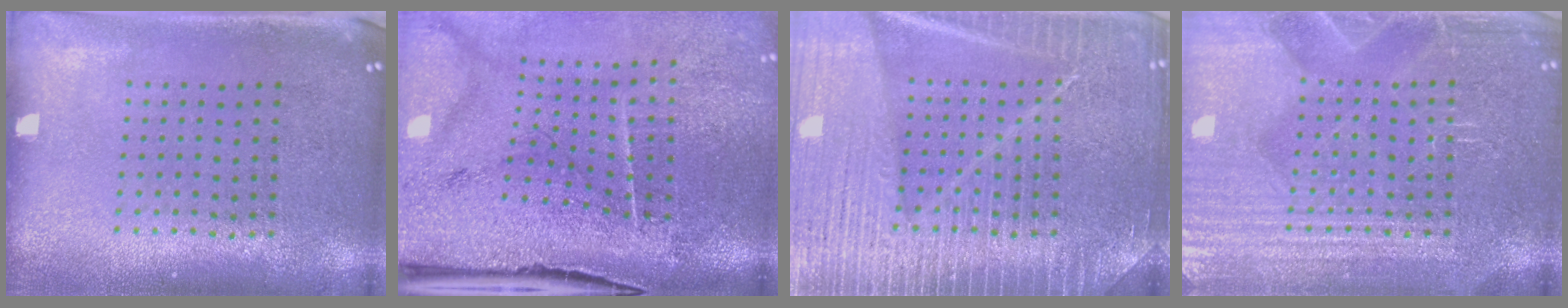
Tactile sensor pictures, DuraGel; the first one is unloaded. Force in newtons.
{"total": 4.3, "press": 3.5, "slide": 2.5}
{"total": 6.7, "press": 6.7, "slide": 1.0}
{"total": 5.6, "press": 5.5, "slide": 0.9}